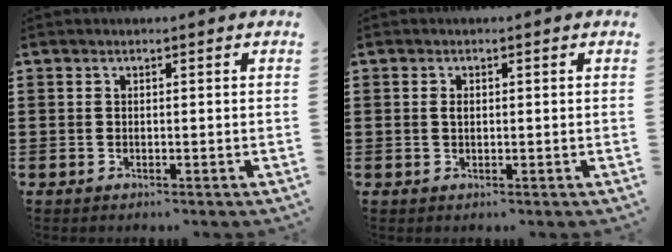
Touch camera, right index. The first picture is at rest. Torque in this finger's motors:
{"motor_torque": [0.50, -0.24, 0.23, 0.02]}